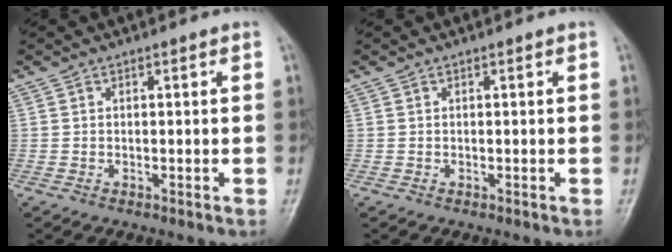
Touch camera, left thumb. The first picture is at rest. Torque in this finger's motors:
{"motor_torque": [0.00, 0.00, -0.01, -0.02, 0.00]}